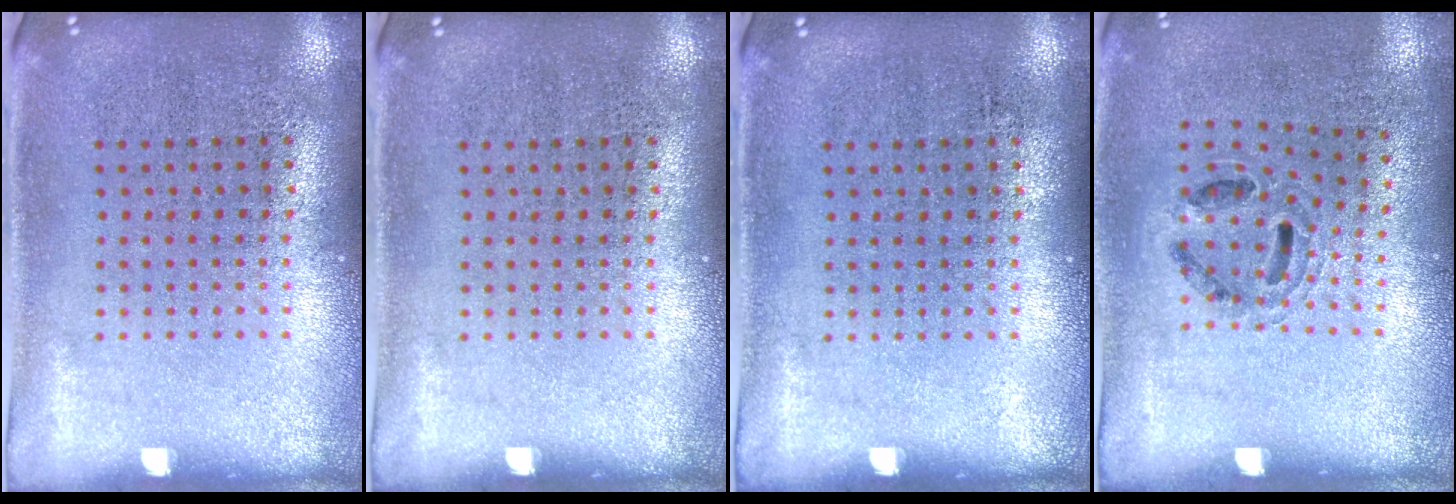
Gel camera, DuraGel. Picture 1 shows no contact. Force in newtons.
{"total": 0.0}
{"total": 0.0}
{"total": 0.9, "press": 0.8, "slide": 0.3}